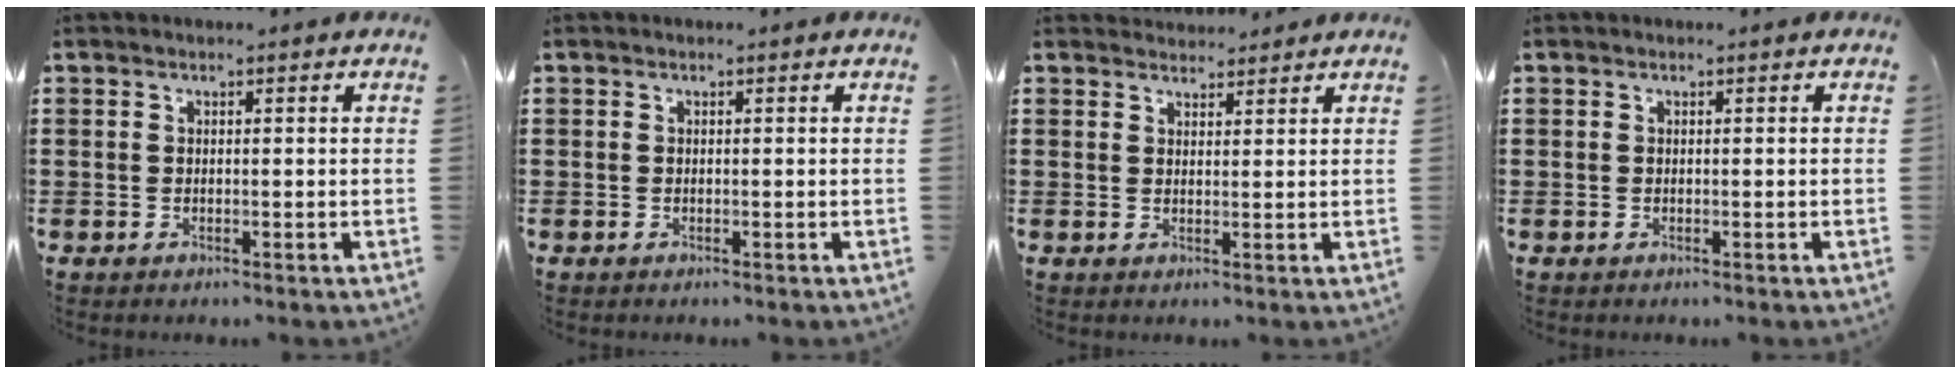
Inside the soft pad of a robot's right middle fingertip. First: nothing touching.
{"total": 0.0}
{"total": 2.2, "force": [2.1, 0.3, -0.4], "torque": [0.008, -0.005, 0.040]}
{"total": 0.0}